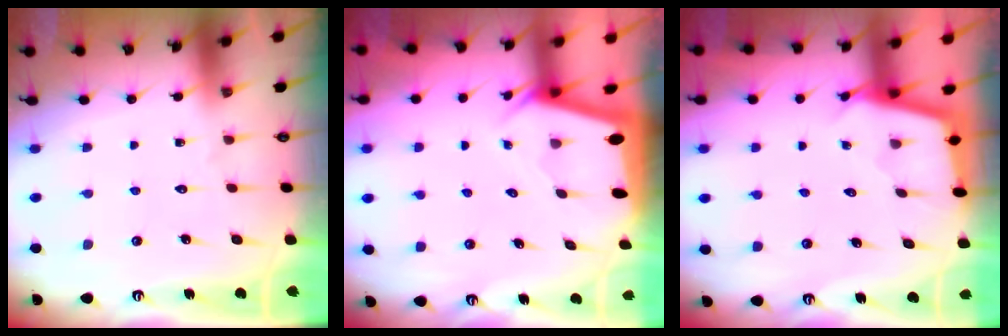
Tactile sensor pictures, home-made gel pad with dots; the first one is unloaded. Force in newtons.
{"total": 2.2, "press": 2.2, "slide": 0.0}
{"total": 2.3, "press": 2.3, "slide": 0.2}